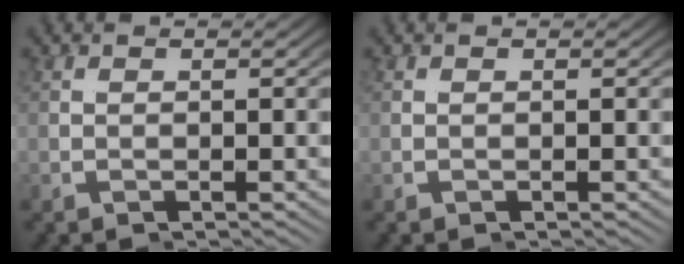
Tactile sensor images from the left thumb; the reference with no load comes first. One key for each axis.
{"total": 0.0}